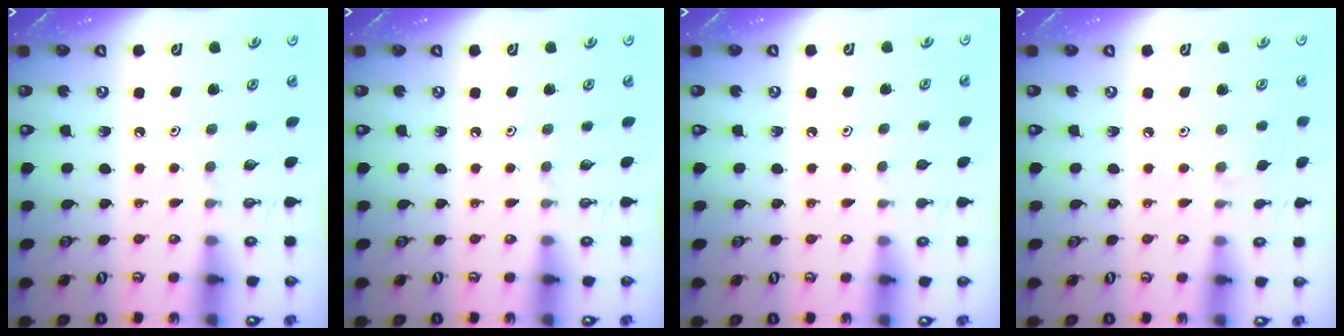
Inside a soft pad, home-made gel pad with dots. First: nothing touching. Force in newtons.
{"total": 0.0}
{"total": 0.8, "press": 0.7, "slide": 0.3}
{"total": 4.4, "press": 4.4, "slide": 0.6}